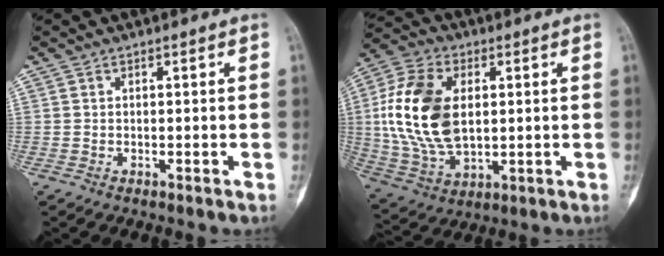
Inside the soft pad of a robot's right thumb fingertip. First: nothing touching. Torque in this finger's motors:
{"motor_torque": [2.14, 2.17, 1.10, -1.23, 0.51]}